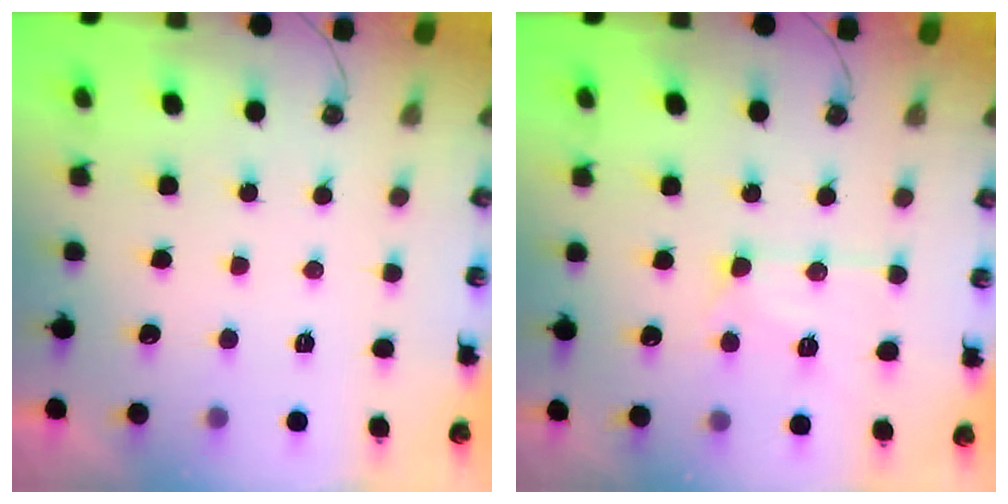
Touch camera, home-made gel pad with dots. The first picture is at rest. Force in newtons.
{"total": 11.9, "press": 11.8, "slide": 0.9}